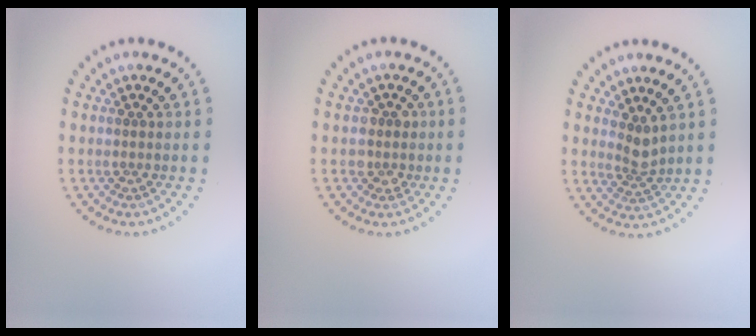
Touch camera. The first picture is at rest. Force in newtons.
{"total": 1.7, "press": 1.5, "slide": 0.8}
{"total": 1.9, "press": 1.3, "slide": 1.4}